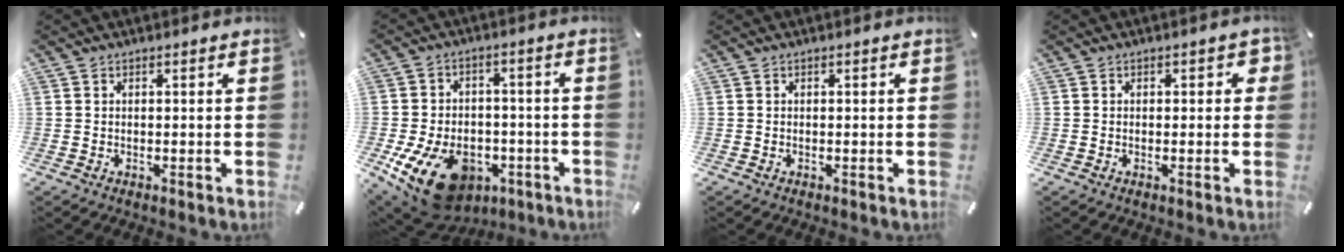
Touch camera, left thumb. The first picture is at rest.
{"total": 16.5, "force": [-7.6, 10.6, 10.2], "torque": [-0.189, 0.046, -0.120]}
{"total": 0.0}
{"total": 1.9, "force": [-0.2, 1.3, 1.4], "torque": [-0.018, 0.005, -0.006]}